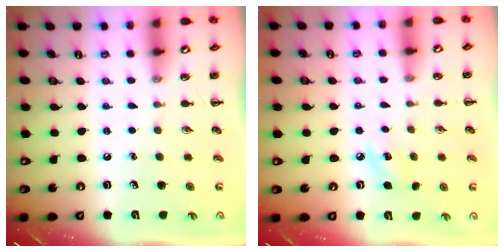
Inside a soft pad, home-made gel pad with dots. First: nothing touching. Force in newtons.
{"total": 5.9, "press": 5.6, "slide": 1.8}